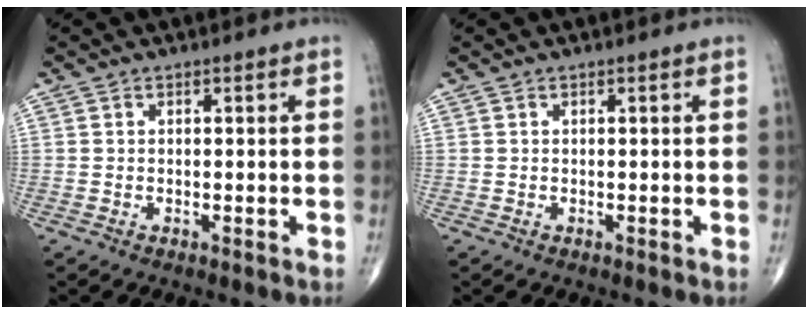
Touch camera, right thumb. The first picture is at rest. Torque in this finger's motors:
{"motor_torque": [0.02, -0.26, 0.16, 0.08, -0.01]}